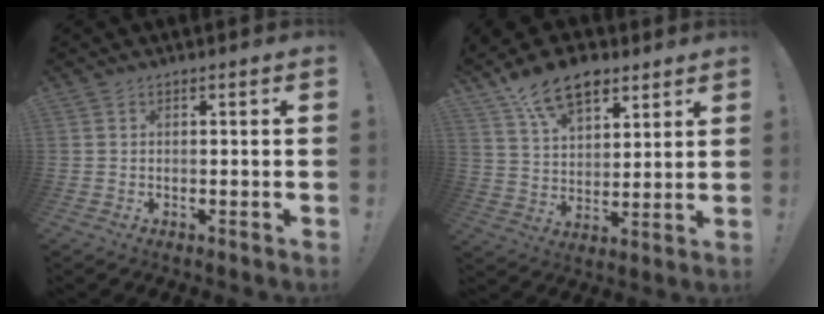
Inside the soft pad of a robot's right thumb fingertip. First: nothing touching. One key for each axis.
{"total": 13.5, "fx": 9.1, "fy": 7.4, "fz": 6.6, "tx": -0.107, "ty": -0.054, "tz": 0.169}